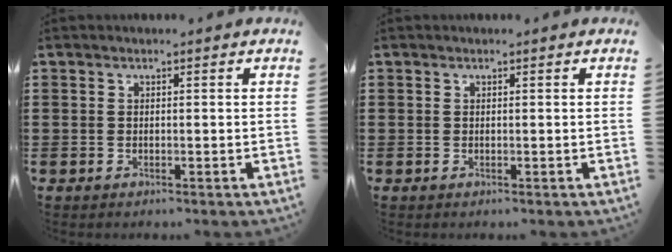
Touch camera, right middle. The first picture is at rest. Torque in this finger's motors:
{"motor_torque": [0.00, 0.00, 0.00, 0.00]}